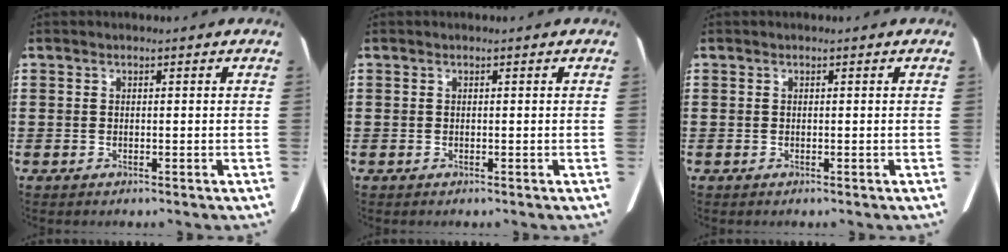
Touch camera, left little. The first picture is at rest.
{"total": 0.0}
{"total": 0.0}